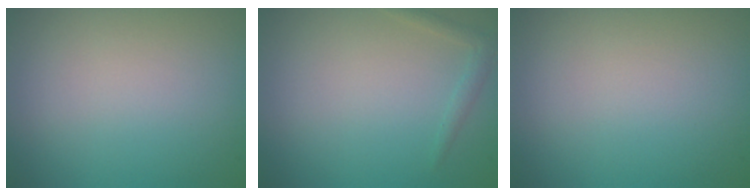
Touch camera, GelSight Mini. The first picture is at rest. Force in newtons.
{"total": 1.1, "press": 1.1, "slide": 0.0}
{"total": 0.0}